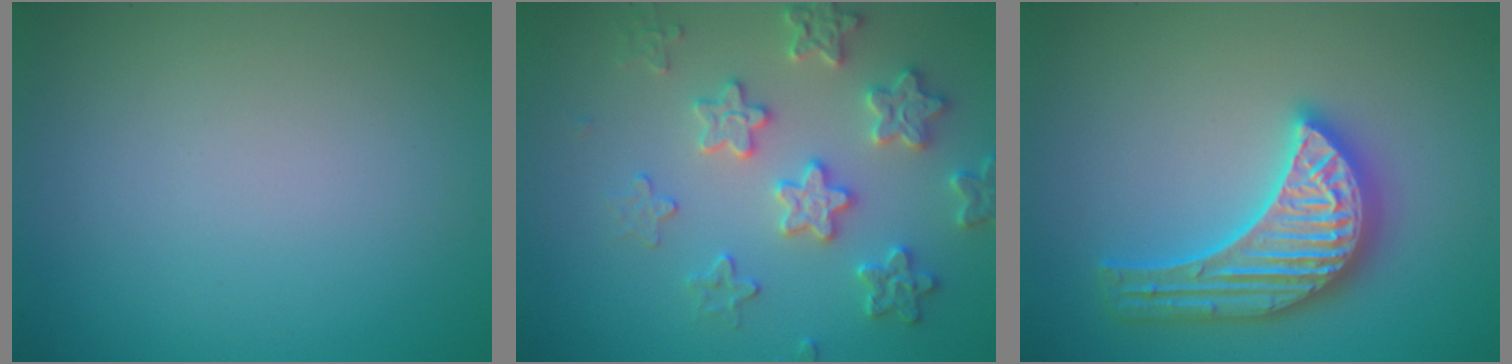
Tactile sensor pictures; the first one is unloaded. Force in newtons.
{"total": 4.0, "press": 3.9, "slide": 0.9}
{"total": 5.5, "press": 5.5, "slide": 0.6}